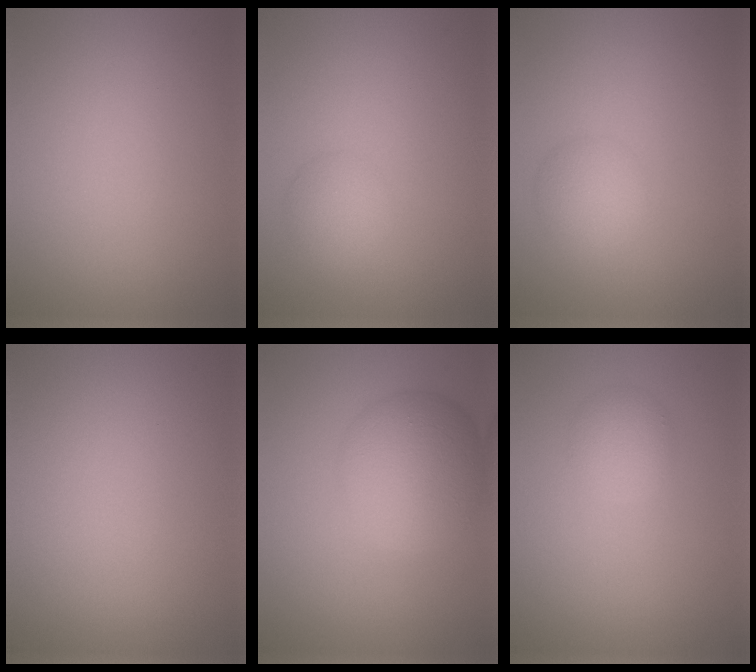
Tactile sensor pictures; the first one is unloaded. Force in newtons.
{"total": 2.3, "press": 2.3, "slide": 0.1}
{"total": 2.7, "press": 2.7, "slide": 0.1}
{"total": 0.0}
{"total": 7.2, "press": 7.2, "slide": 0.2}
{"total": 2.2, "press": 2.2, "slide": 0.2}